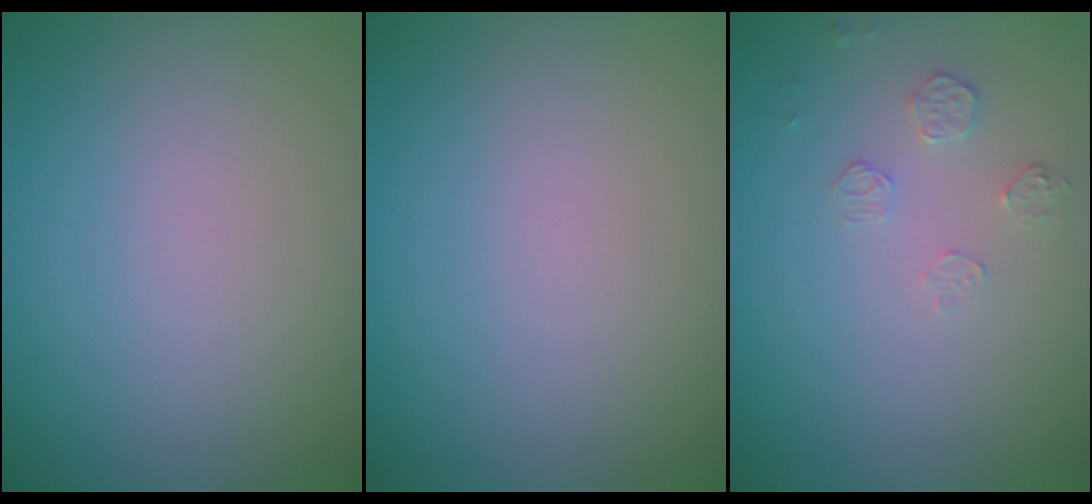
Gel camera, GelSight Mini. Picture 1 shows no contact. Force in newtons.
{"total": 0.0}
{"total": 1.3, "press": 0.6, "slide": 1.1}